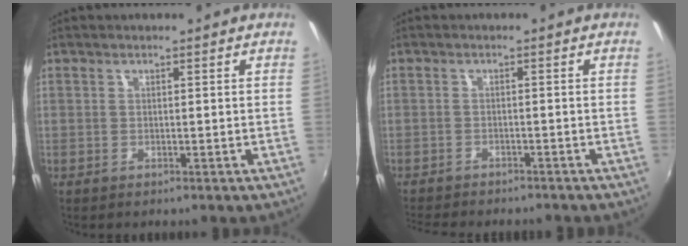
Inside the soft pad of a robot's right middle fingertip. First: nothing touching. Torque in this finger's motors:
{"motor_torque": [1.01, -1.13, 0.12, 0.05]}